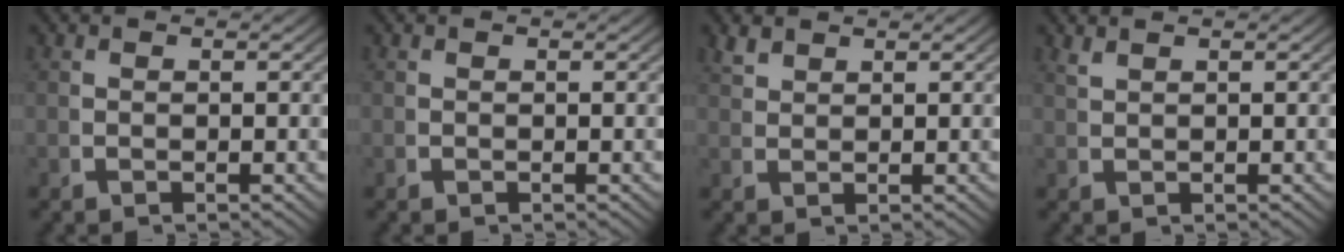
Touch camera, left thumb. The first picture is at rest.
{"total": 0.0}
{"total": 1.8, "force": [1.7, 0.1, 0.3], "torque": [-0.003, 0.003, 0.042]}
{"total": 1.3, "force": [1.2, -0.2, 0.4], "torque": [-0.010, 0.003, 0.031]}